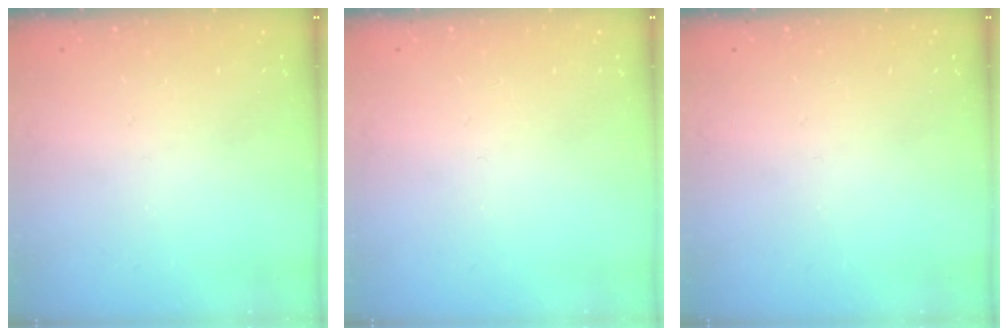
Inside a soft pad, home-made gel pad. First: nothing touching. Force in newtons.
{"total": 0.0}
{"total": 0.0}